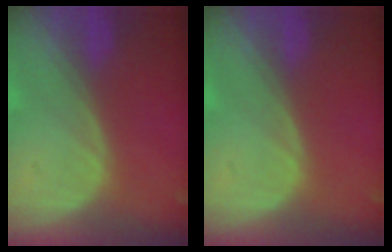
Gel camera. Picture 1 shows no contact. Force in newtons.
{"total": 0.0}